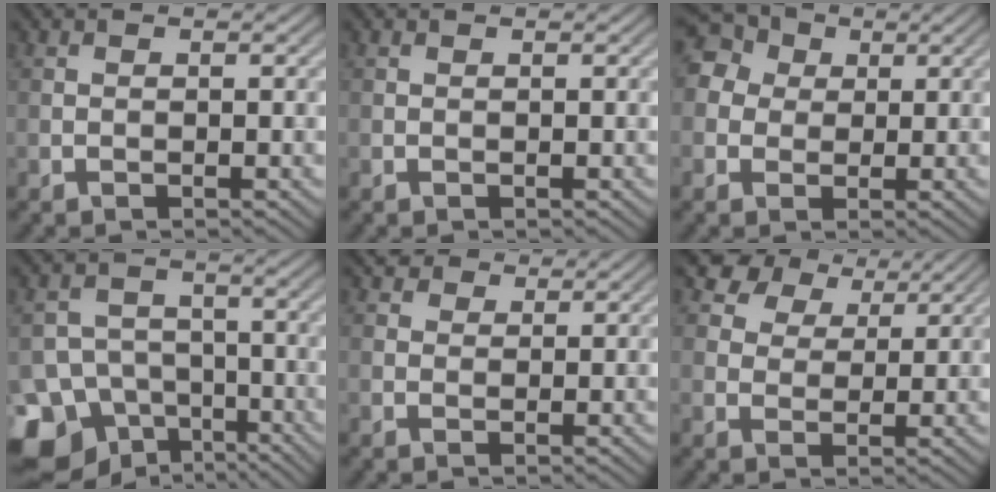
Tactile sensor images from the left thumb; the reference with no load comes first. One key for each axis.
{"total": 0.0}
{"total": 8.1, "fx": 2.4, "fy": 6.8, "fz": 3.7, "tx": -0.101, "ty": 0.034, "tz": 0.012}
{"total": 13.3, "fx": -8.7, "fy": 9.3, "fz": 3.6, "tx": -0.094, "ty": -0.038, "tz": -0.143}
{"total": 2.2, "fx": 1.4, "fy": 1.6, "fz": 0.7, "tx": -0.018, "ty": 0.005, "tz": 0.024}
{"total": 7.5, "fx": 5.1, "fy": 4.6, "fz": 3.1, "tx": -0.070, "ty": -0.004, "tz": 0.096}